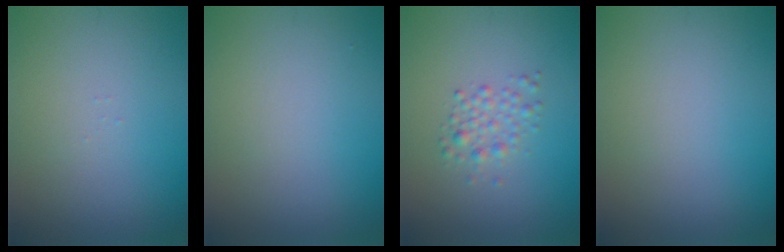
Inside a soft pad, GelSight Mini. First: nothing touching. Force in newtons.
{"total": 0.0}
{"total": 1.8, "press": 1.8, "slide": 0.0}
{"total": 0.0}